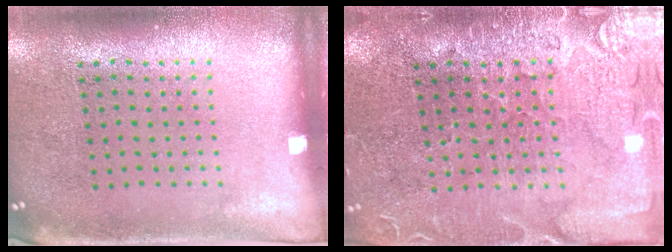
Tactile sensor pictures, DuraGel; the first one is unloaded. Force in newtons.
{"total": 3.6, "press": 3.4, "slide": 1.3}